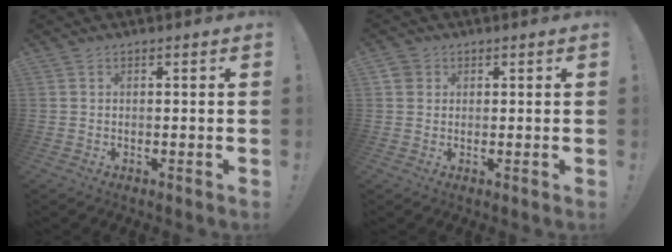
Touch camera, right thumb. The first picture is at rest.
{"total": 2.7, "force": [1.2, 2.4, 0.7], "torque": [-0.013, 0.000, 0.022]}